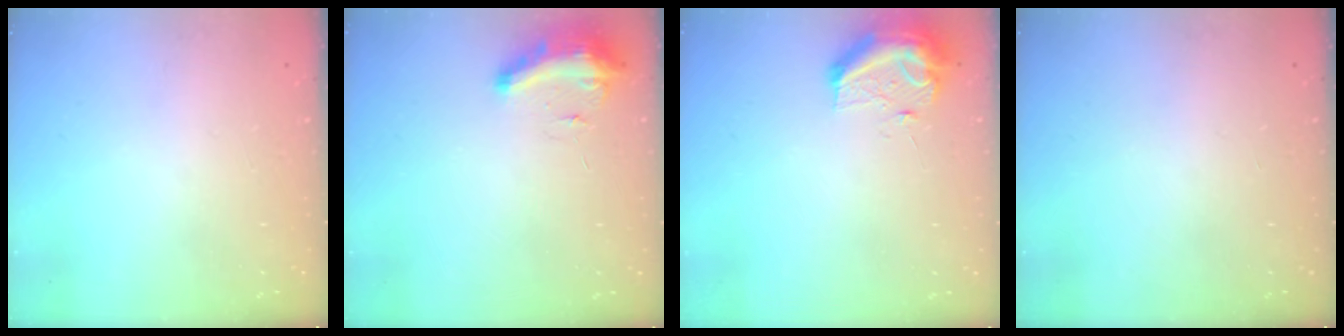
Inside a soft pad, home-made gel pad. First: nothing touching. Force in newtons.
{"total": 9.1, "press": 9.1, "slide": 1.0}
{"total": 10.2, "press": 10.2, "slide": 0.3}
{"total": 0.0}